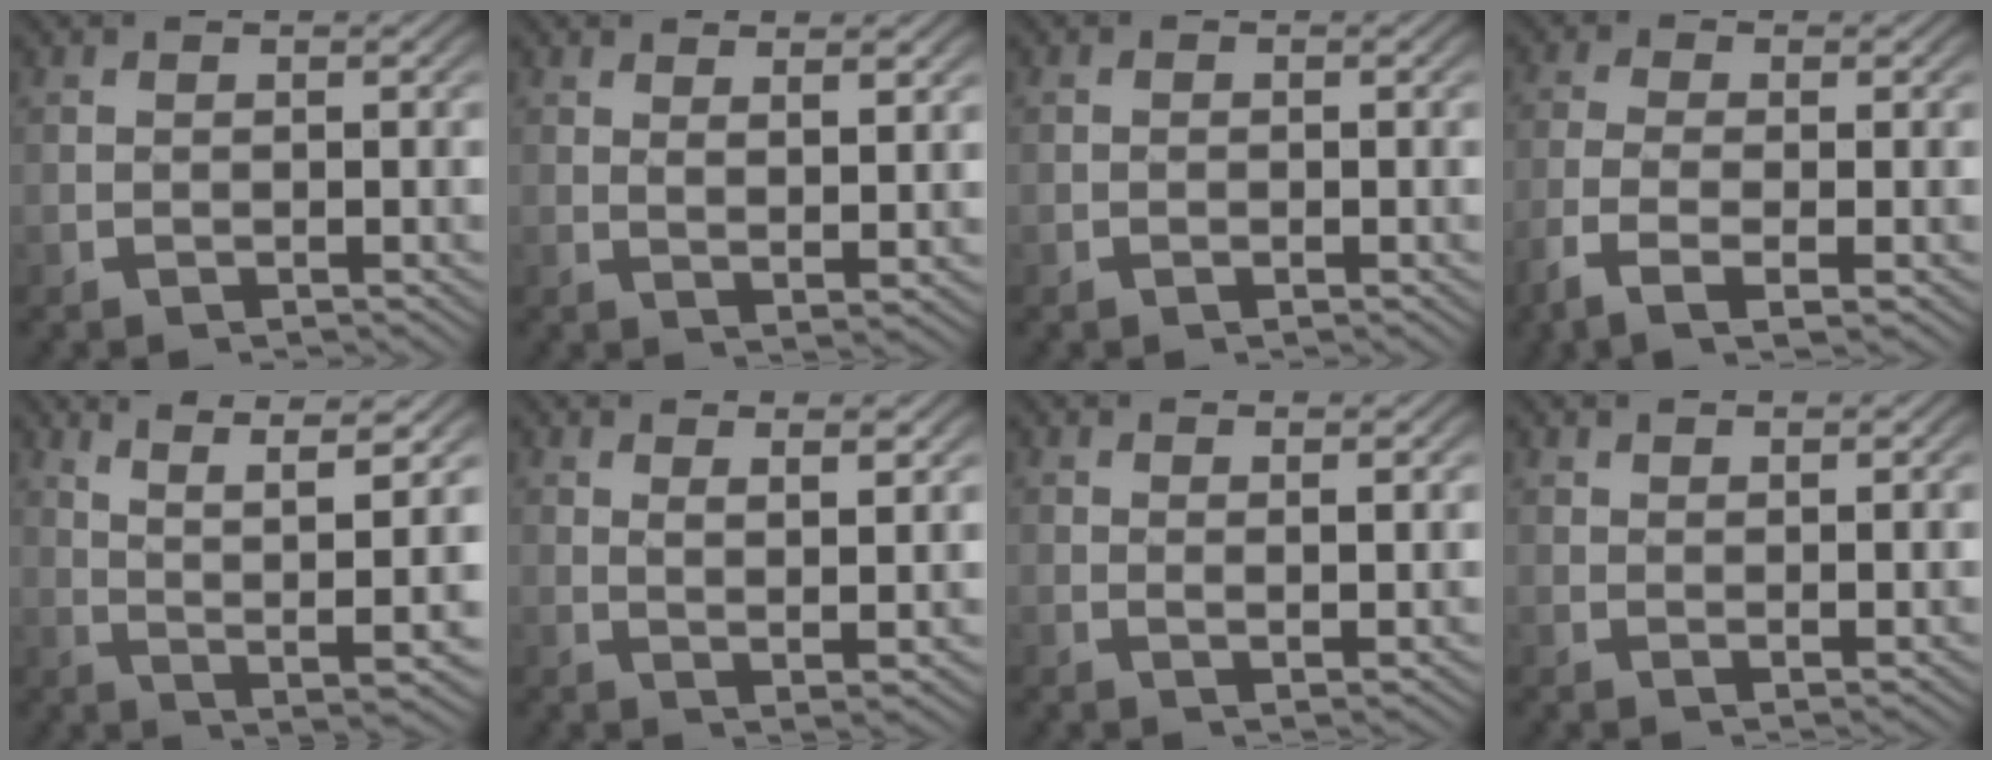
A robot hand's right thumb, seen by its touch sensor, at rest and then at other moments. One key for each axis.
{"total": 2.3, "fx": 1.7, "fy": 0.2, "fz": 1.6, "tx": -0.028, "ty": -0.007, "tz": 0.034}
{"total": 0.5, "fx": -0.2, "fy": 0.3, "fz": 0.3, "tx": -0.005, "ty": -0.003, "tz": -0.006}
{"total": 4.3, "fx": -1.4, "fy": 1.6, "fz": 3.8, "tx": -0.092, "ty": -0.012, "tz": -0.020}
{"total": 10.8, "fx": 3.8, "fy": 4.6, "fz": 9.0, "tx": -0.134, "ty": 0.007, "tz": 0.056}
{"total": 3.1, "fx": 1.9, "fy": 0.3, "fz": 2.4, "tx": -0.042, "ty": -0.006, "tz": 0.039}
{"total": 1.7, "fx": 1.3, "fy": 0.0, "fz": 1.2, "tx": -0.022, "ty": -0.006, "tz": 0.028}
{"total": 1.6, "fx": 1.5, "fy": -0.1, "fz": 0.5, "tx": -0.006, "ty": -0.004, "tz": 0.034}